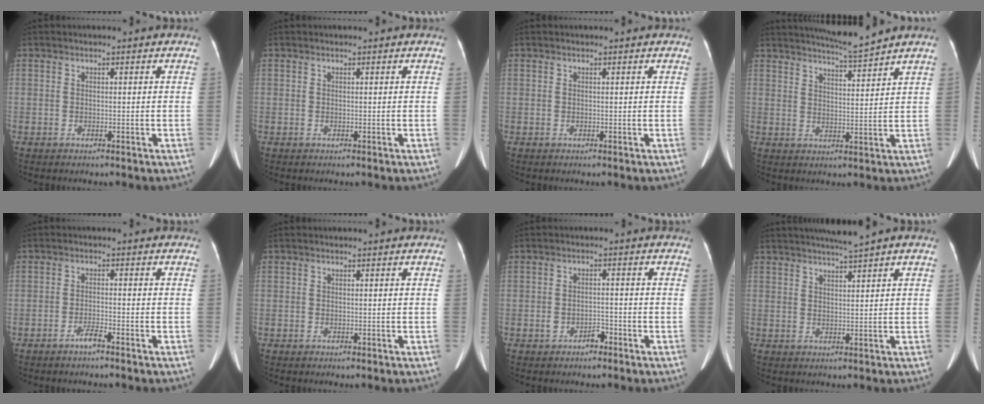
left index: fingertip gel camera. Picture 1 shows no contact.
{"total": 0.0}
{"total": 0.7, "force": [0.7, 0.1, 0.2], "torque": [-0.007, 0.006, 0.006]}
{"total": 7.0, "force": [6.5, -1.3, 2.2], "torque": [-0.045, -0.008, 0.107]}
{"total": 2.0, "force": [-1.6, 0.0, 1.2], "torque": [-0.026, -0.002, -0.029]}
{"total": 0.0}
{"total": 2.1, "force": [-1.4, 1.2, 1.0], "torque": [-0.015, 0.004, -0.020]}
{"total": 4.5, "force": [3.7, -0.9, 2.5], "torque": [-0.038, 0.008, 0.063]}